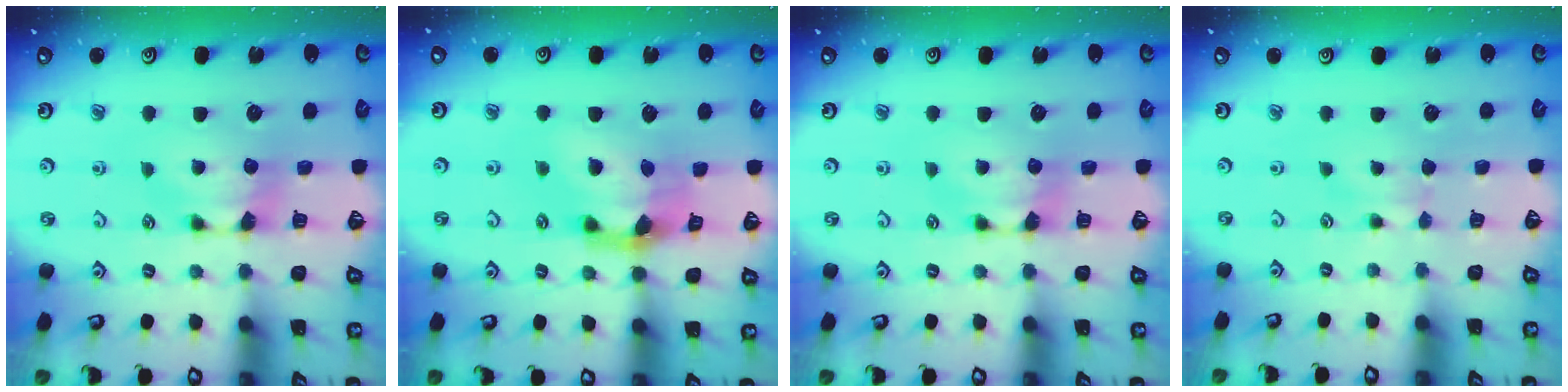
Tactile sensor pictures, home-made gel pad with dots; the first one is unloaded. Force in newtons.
{"total": 5.6, "press": 5.0, "slide": 2.5}
{"total": 0.0}
{"total": 2.4, "press": 2.4, "slide": 0.4}